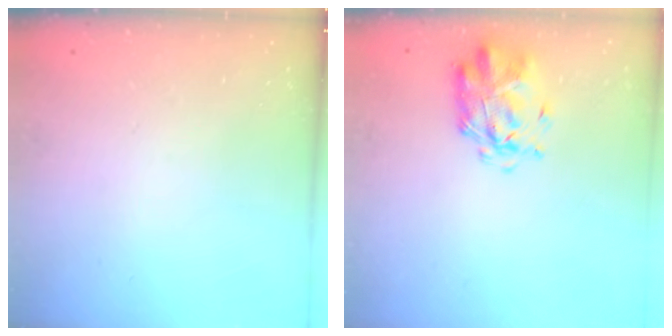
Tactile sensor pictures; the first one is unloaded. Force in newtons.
{"total": 3.0, "press": 2.9, "slide": 0.7}